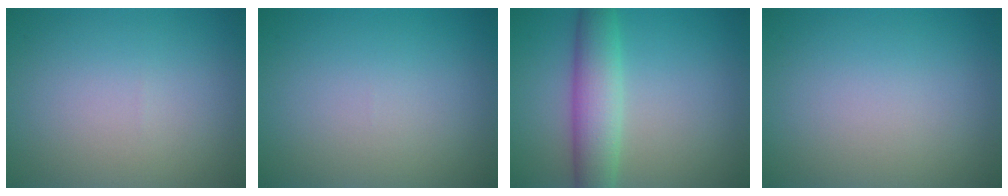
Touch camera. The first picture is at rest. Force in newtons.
{"total": 0.0}
{"total": 5.1, "press": 5.1, "slide": 0.4}
{"total": 0.0}